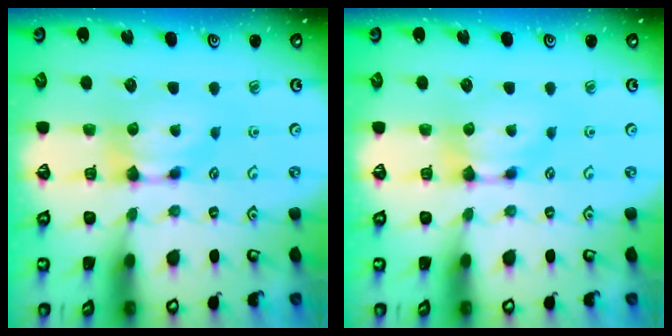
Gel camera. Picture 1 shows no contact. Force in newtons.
{"total": 0.0}